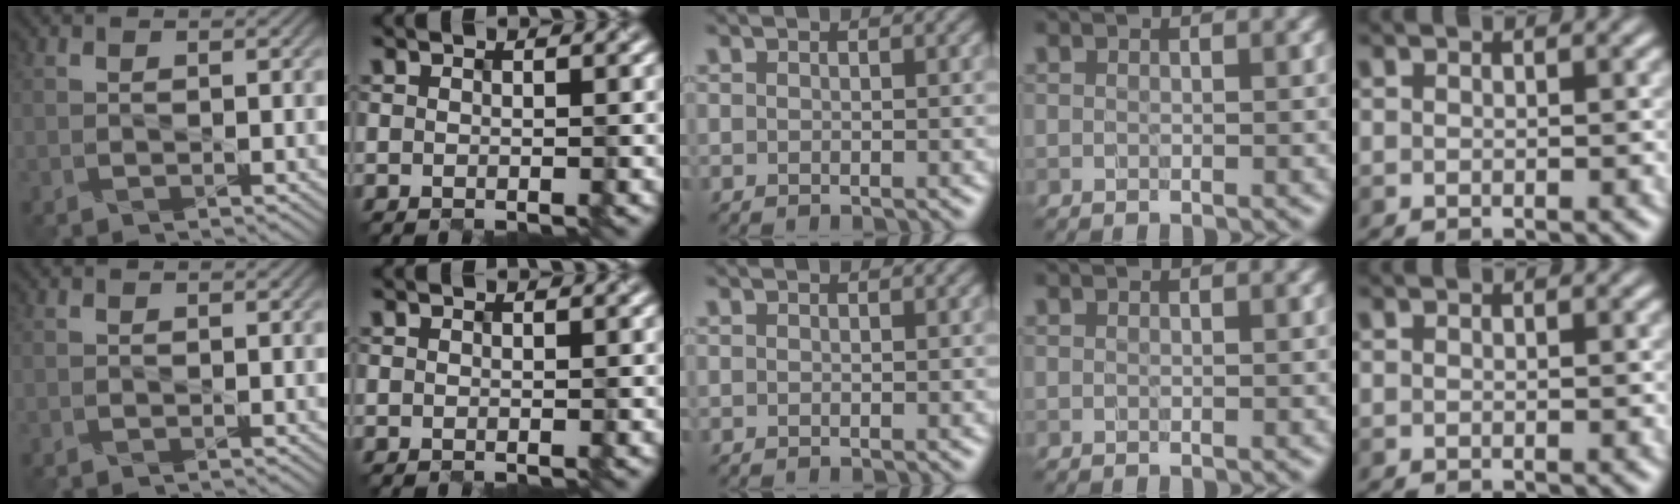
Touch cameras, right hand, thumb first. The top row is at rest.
{}